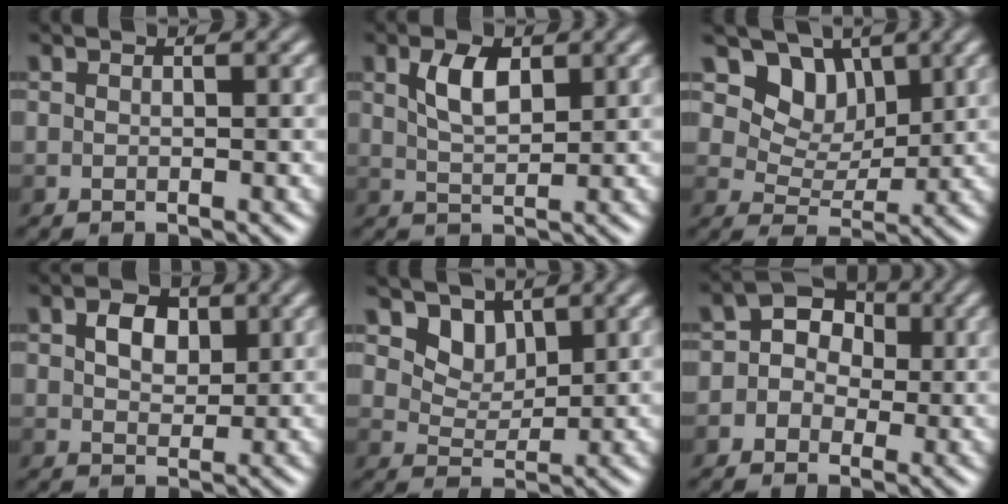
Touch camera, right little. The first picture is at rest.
{"total": 3.1, "force": [1.2, 1.5, 2.4], "torque": [-0.052, 0.004, 0.025]}
{"total": 5.2, "force": [3.0, 3.5, 2.4], "torque": [-0.037, -0.026, 0.064]}
{"total": 2.8, "force": [1.0, 1.9, 1.8], "torque": [-0.036, 0.005, 0.015]}
{"total": 2.8, "force": [1.8, 1.8, 1.2], "torque": [-0.028, -0.021, 0.043]}
{"total": 4.6, "force": [0.1, 4.0, 2.2], "torque": [-0.006, 0.018, -0.023]}